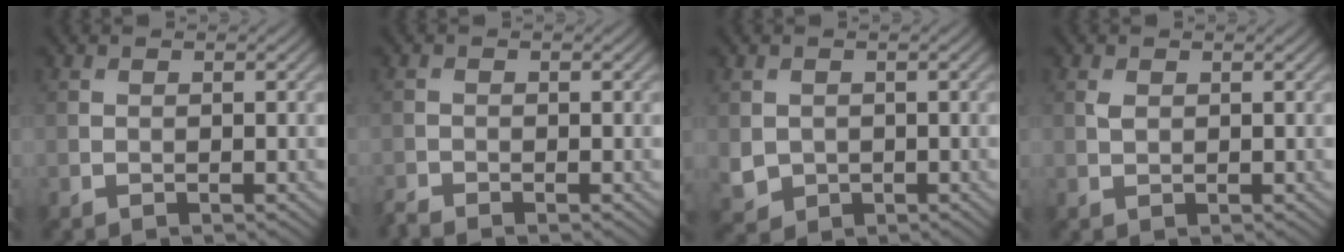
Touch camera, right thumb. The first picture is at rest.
{"total": 1.2, "force": [-1.2, 0.0, 0.2], "torque": [-0.005, -0.006, -0.030]}
{"total": 2.5, "force": [0.1, 2.4, 0.9], "torque": [-0.034, -0.012, 0.008]}
{"total": 1.0, "force": [0.4, 0.6, 0.7], "torque": [-0.019, 0.000, 0.009]}